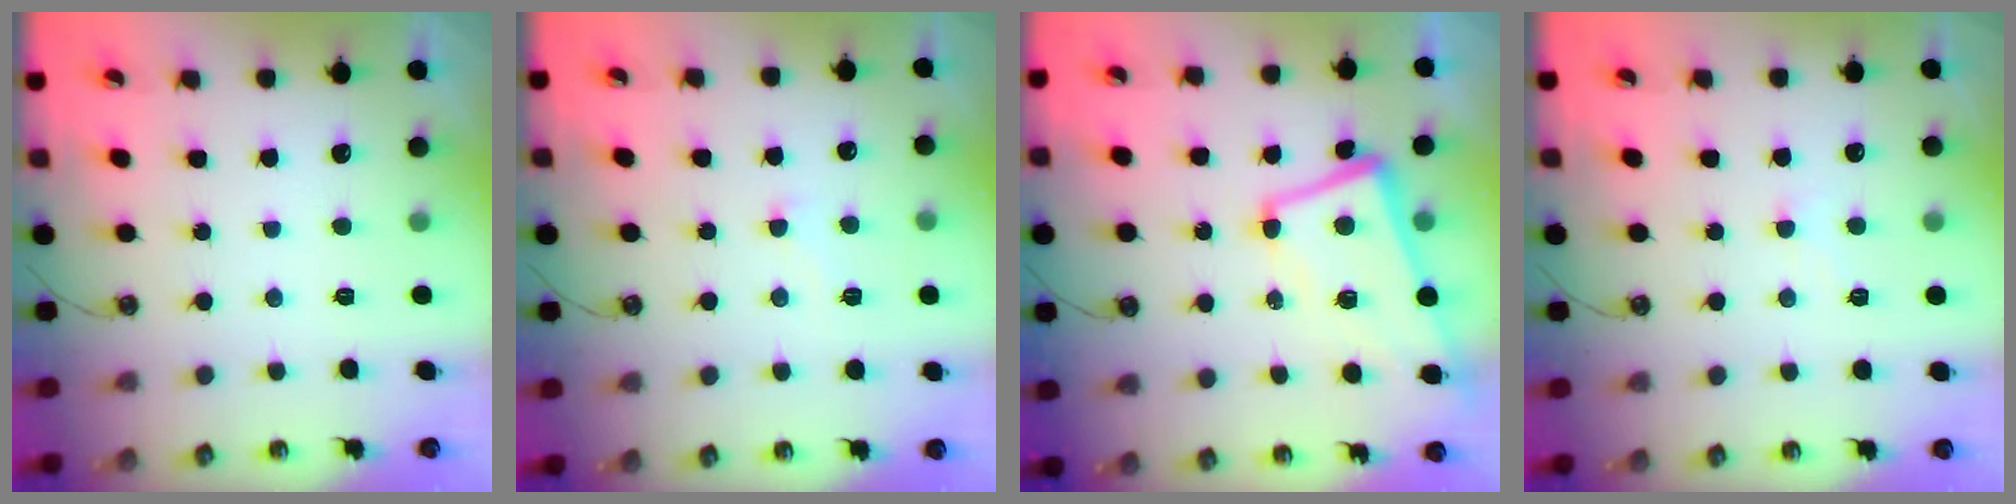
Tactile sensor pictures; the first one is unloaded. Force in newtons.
{"total": 5.0, "press": 4.9, "slide": 0.8}
{"total": 2.8, "press": 2.1, "slide": 1.9}
{"total": 1.1, "press": 1.0, "slide": 0.4}